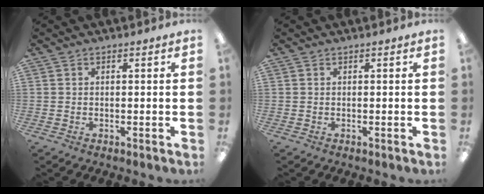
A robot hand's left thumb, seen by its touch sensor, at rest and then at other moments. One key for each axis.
{"total": 0.0}